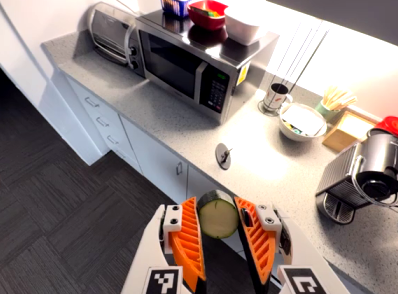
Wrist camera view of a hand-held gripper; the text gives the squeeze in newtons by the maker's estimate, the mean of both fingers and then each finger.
{"total": 9.2, "left": 9.0, "right": 9.3}